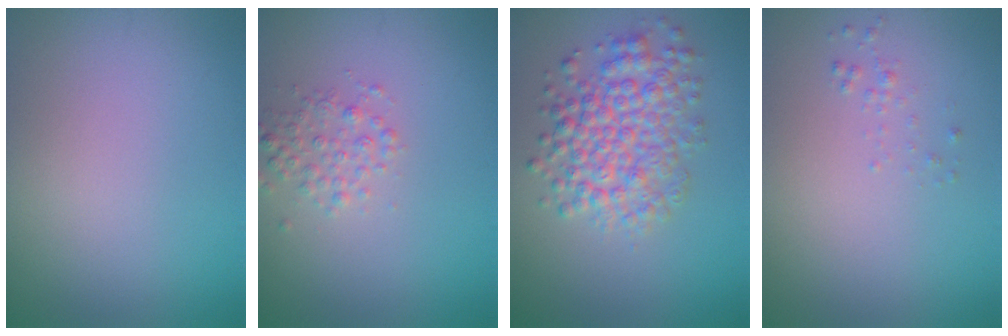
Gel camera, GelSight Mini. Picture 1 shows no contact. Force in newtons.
{"total": 2.0, "press": 2.0, "slide": 0.1}
{"total": 5.4, "press": 5.4, "slide": 0.1}
{"total": 0.6, "press": 0.6, "slide": 0.1}